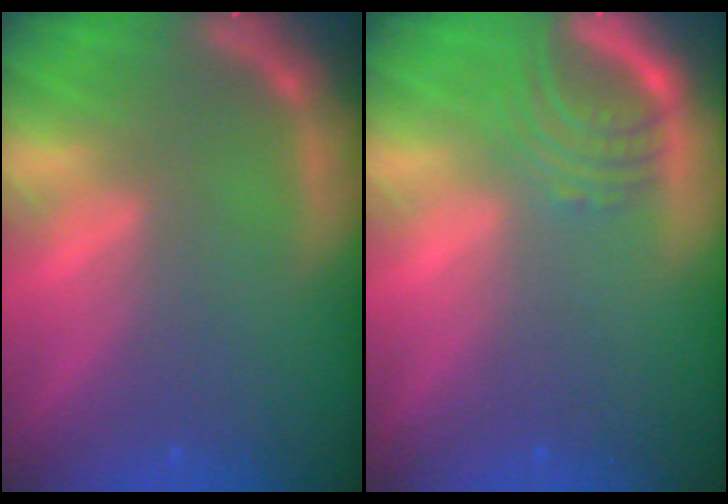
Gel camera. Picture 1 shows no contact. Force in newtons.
{"total": 3.9}